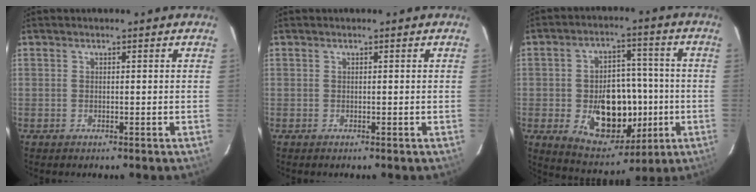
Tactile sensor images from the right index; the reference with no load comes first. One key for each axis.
{"total": 0.0}
{"total": 16.2, "fx": -3.1, "fy": 10.8, "fz": 11.6, "tx": -0.214, "ty": 0.012, "tz": -0.023}